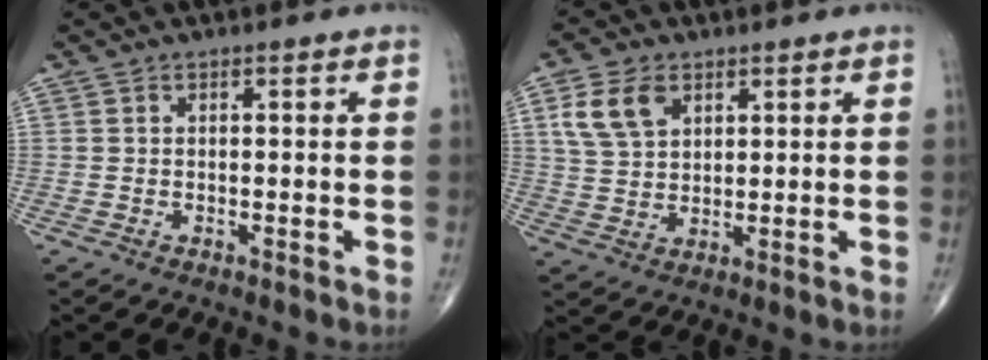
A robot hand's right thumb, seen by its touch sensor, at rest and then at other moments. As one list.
[{"total": 8.3, "force": [3.6, 5.4, 5.1], "torque": [-0.090, -0.006, 0.072]}]